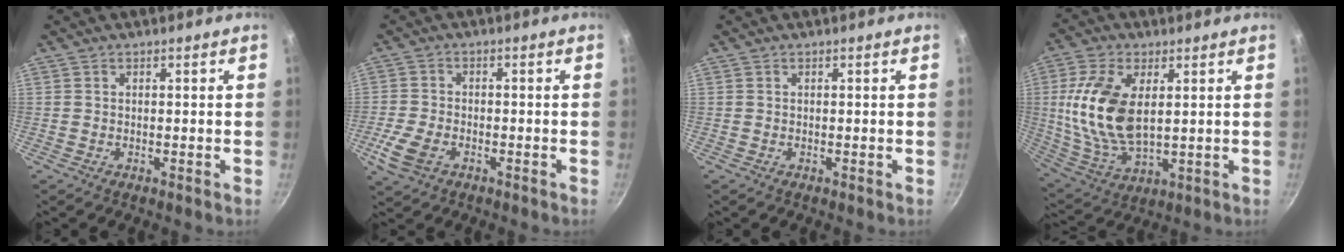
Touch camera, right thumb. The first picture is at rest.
{"total": 6.5, "force": [-2.8, 4.1, 4.2], "torque": [-0.095, 0.009, -0.056]}
{"total": 0.0}
{"total": 15.4, "force": [2.7, 8.3, 12.7], "torque": [-0.250, -0.012, 0.062]}